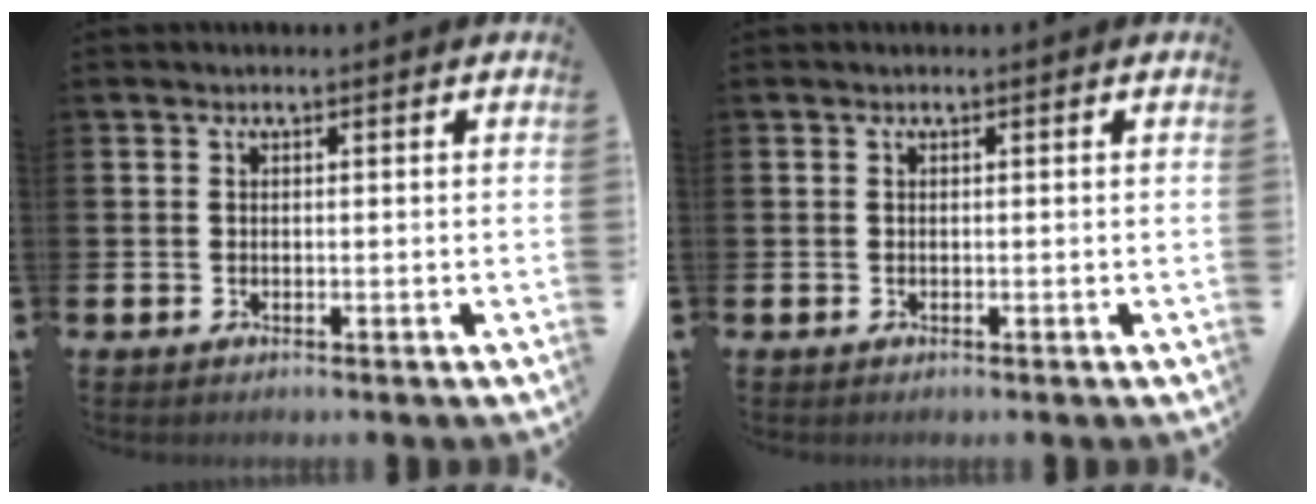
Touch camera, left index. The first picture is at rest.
{"total": 0.0}